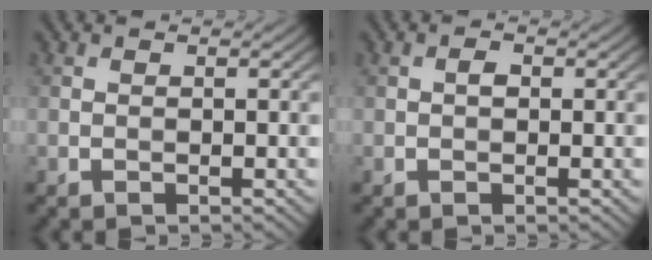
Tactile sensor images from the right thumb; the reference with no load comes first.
{"total": 0.9, "force": [0.0, 0.6, 0.7], "torque": [-0.011, 0.001, -0.002]}